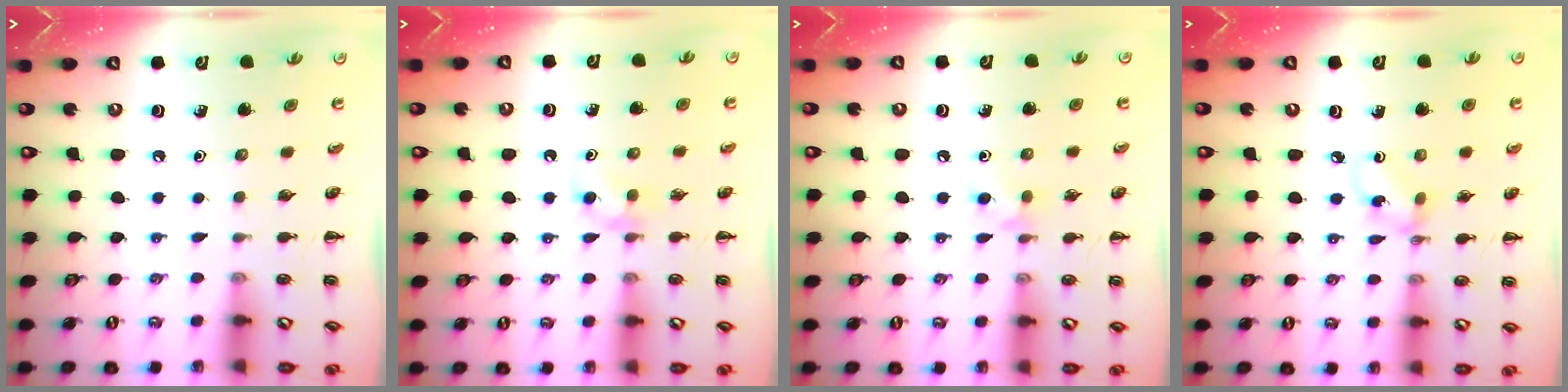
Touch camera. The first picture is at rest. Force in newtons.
{"total": 3.3, "press": 2.9, "slide": 1.4}
{"total": 6.1, "press": 5.8, "slide": 2.1}
{"total": 3.4, "press": 3.3, "slide": 0.6}